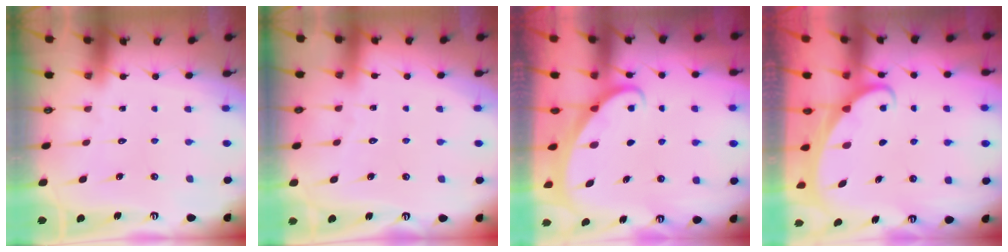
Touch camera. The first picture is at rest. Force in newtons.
{"total": 1.7, "press": 1.7, "slide": 0.2}
{"total": 1.7, "press": 1.7, "slide": 0.2}
{"total": 1.8, "press": 1.8, "slide": 0.2}